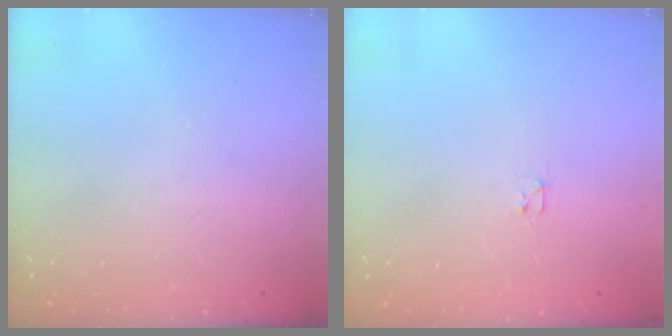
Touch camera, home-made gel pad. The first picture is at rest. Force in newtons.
{"total": 2.4, "press": 2.3, "slide": 0.4}